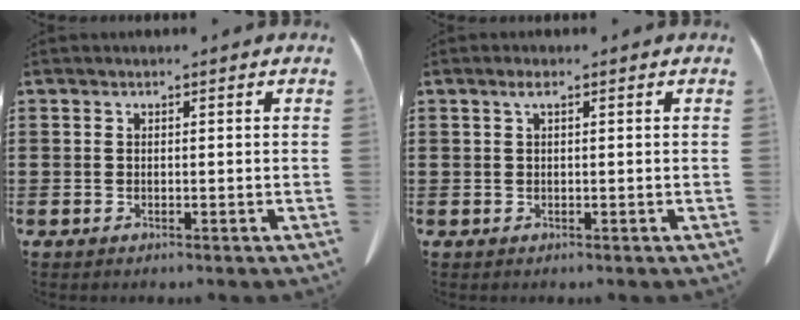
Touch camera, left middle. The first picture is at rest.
{"total": 1.3, "force": [0.4, 0.3, 1.2], "torque": [-0.026, 0.004, 0.007]}